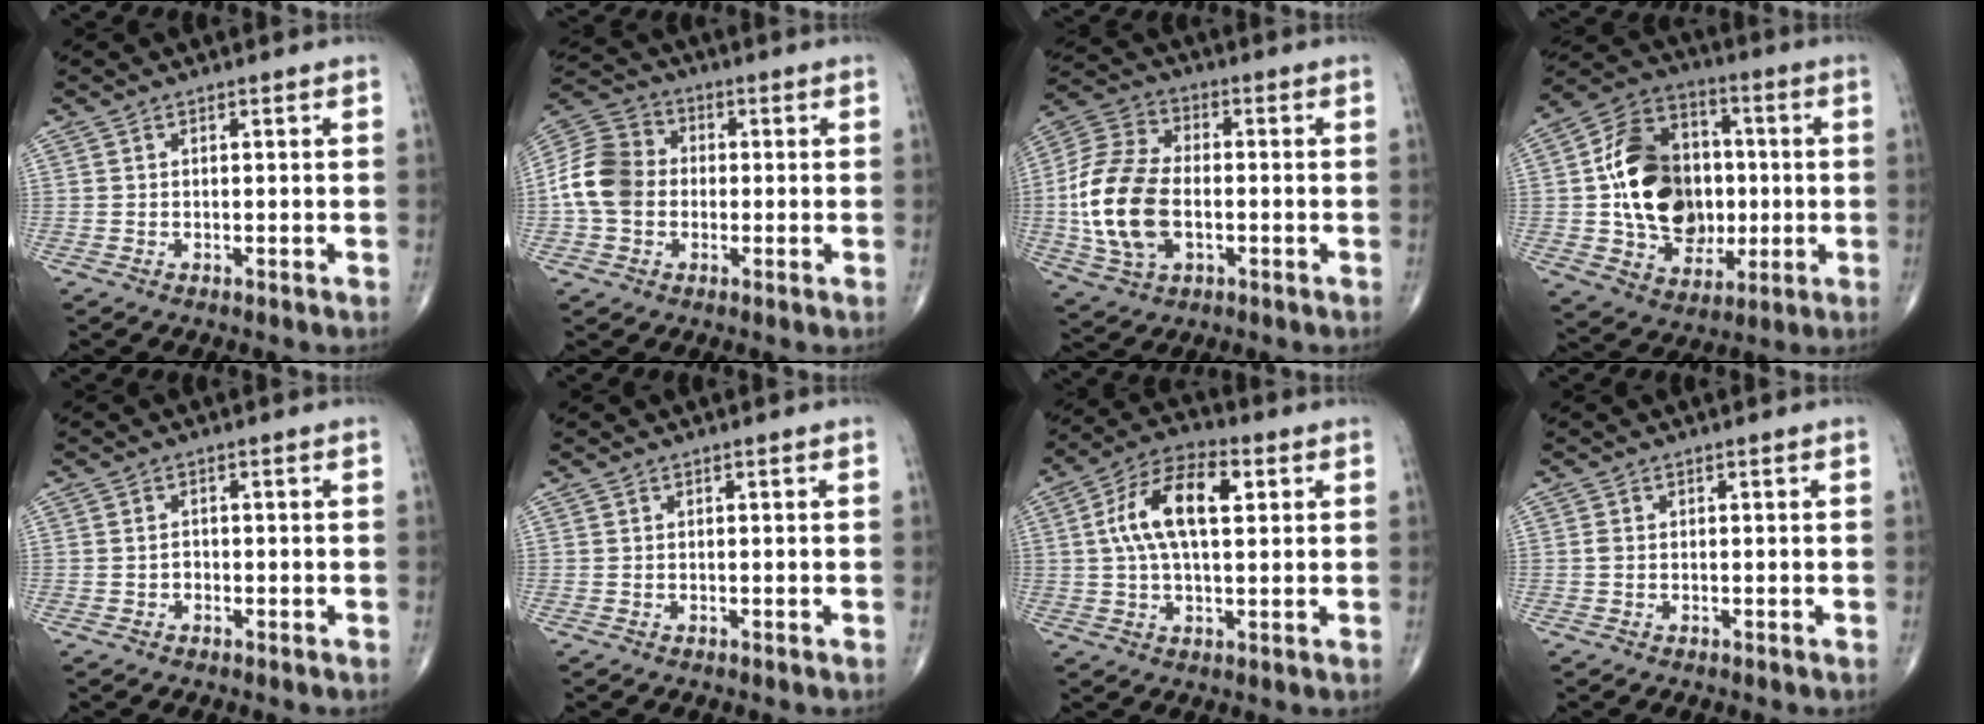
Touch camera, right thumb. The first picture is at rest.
{"total": 10.9, "force": [-1.0, 8.9, 6.3], "torque": [-0.111, 0.034, -0.030]}
{"total": 16.7, "force": [-2.2, 10.4, 12.8], "torque": [-0.259, 0.015, -0.038]}
{"total": 21.2, "force": [-0.1, 15.6, 14.4], "torque": [-0.205, 0.022, 0.007]}
{"total": 1.2, "force": [-0.5, 1.0, 0.4], "torque": [0.000, 0.005, -0.011]}
{"total": 0.0}
{"total": 12.9, "force": [2.8, 6.3, 10.9], "torque": [-0.202, 0.027, 0.048]}
{"total": 0.7, "force": [-0.1, 0.5, 0.5], "torque": [-0.009, 0.001, -0.004]}